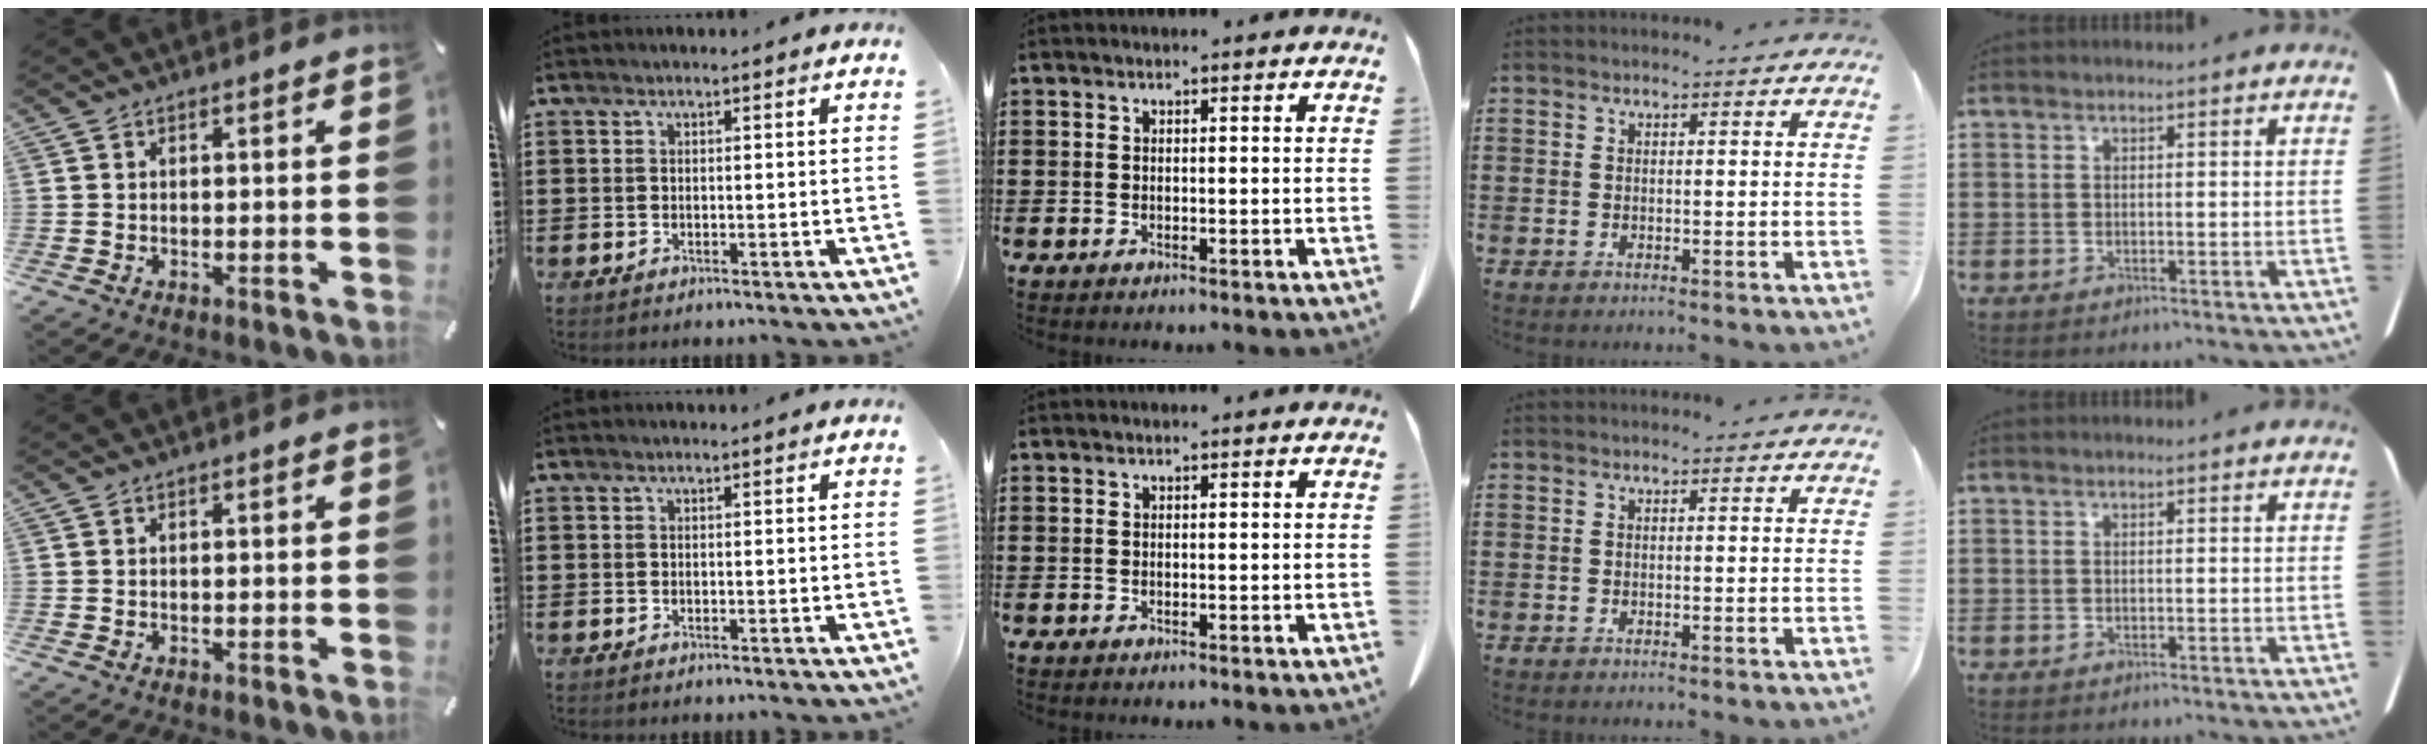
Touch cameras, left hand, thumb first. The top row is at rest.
{}